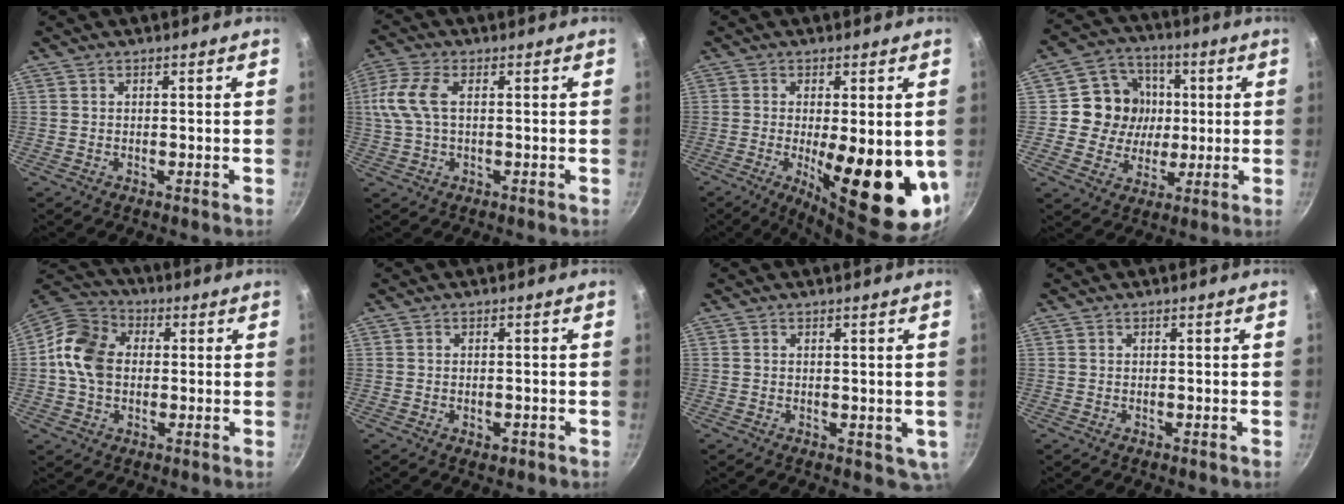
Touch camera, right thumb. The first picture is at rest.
{"total": 8.5, "force": [1.1, 4.4, 7.3], "torque": [-0.165, 0.017, 0.017]}
{"total": 18.1, "force": [-2.6, 5.9, 17.0], "torque": [-0.222, -0.025, -0.027]}
{"total": 12.7, "force": [1.3, 11.8, 4.5], "torque": [-0.042, 0.009, 0.012]}
{"total": 11.8, "force": [0.6, 9.0, 7.6], "torque": [-0.117, 0.020, -0.009]}
{"total": 1.8, "force": [-0.7, 1.0, 1.3], "torque": [-0.018, 0.000, -0.011]}
{"total": 2.8, "force": [0.7, 1.8, 2.0], "torque": [-0.021, -0.005, 0.013]}
{"total": 0.0}